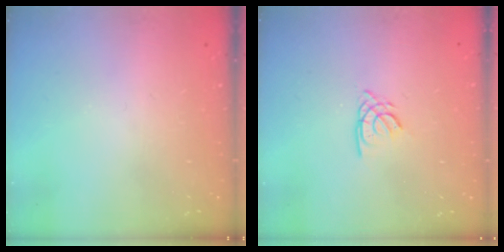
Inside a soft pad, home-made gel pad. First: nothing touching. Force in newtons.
{"total": 2.2, "press": 2.2, "slide": 0.0}